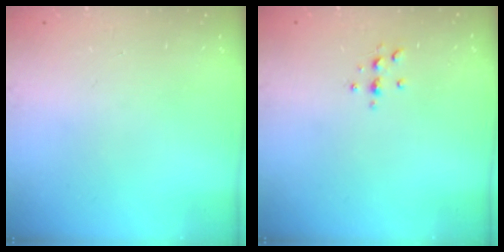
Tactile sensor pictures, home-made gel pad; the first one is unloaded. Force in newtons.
{"total": 3.1, "press": 3.1, "slide": 0.5}